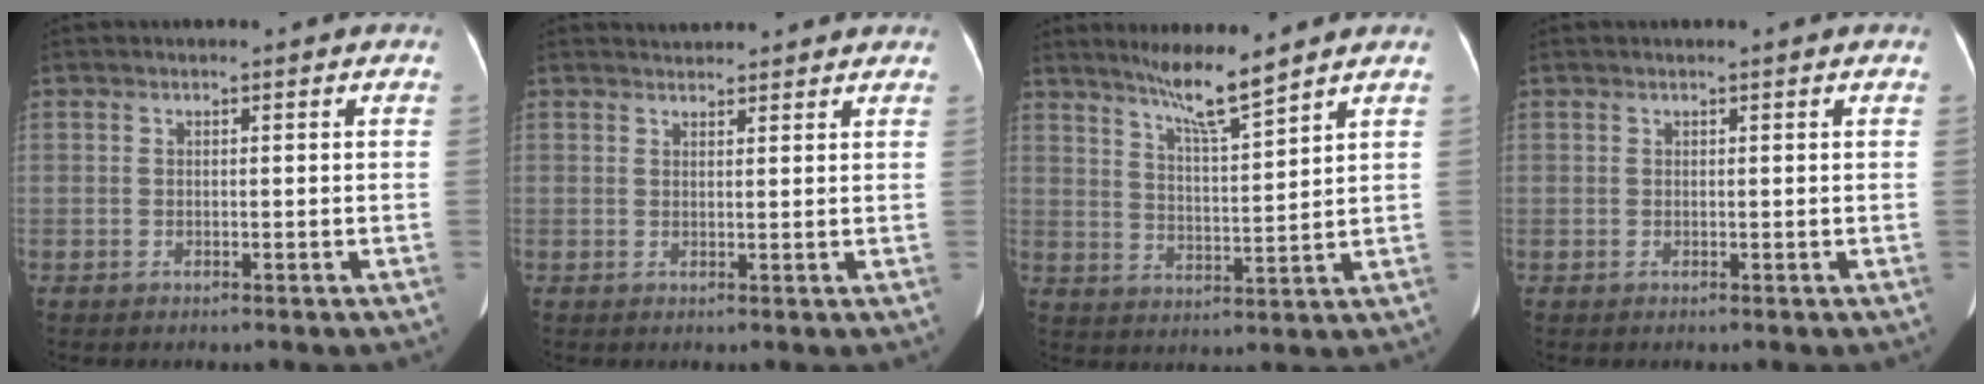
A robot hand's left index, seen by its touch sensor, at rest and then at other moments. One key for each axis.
{"total": 5.4, "fx": 5.2, "fy": 1.1, "fz": 1.1, "tx": -0.014, "ty": 0.026, "tz": 0.059}
{"total": 7.3, "fx": 6.0, "fy": -1.0, "fz": 4.1, "tx": -0.079, "ty": -0.014, "tz": 0.110}
{"total": 1.1, "fx": 1.0, "fy": -0.1, "fz": 0.5, "tx": -0.008, "ty": 0.012, "tz": 0.016}